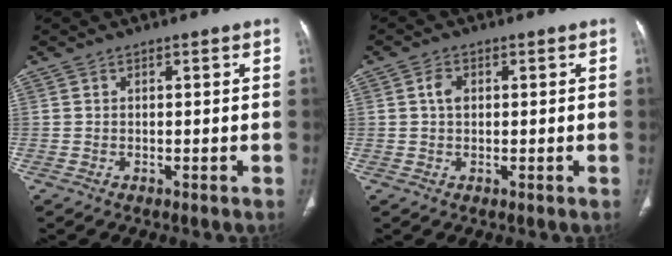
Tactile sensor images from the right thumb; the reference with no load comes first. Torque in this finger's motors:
{"motor_torque": [0.81, 0.58, 0.58, 0.10, 0.01]}